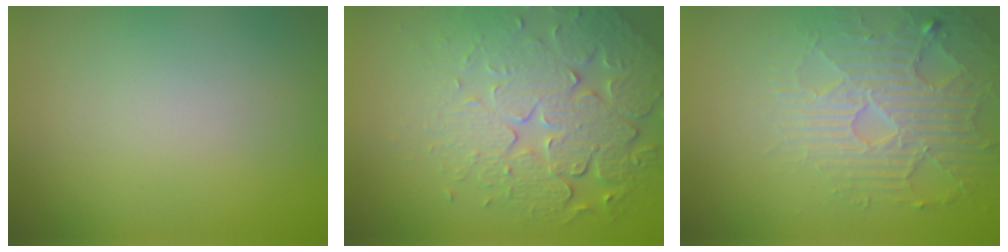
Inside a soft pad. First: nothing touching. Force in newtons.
{"total": 7.4, "press": 5.4, "slide": 5.1}
{"total": 4.7, "press": 4.1, "slide": 2.4}